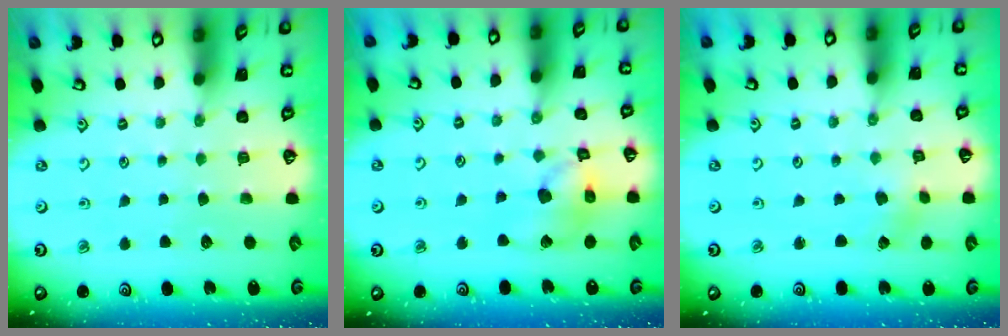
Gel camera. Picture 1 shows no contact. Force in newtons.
{"total": 12.9, "press": 12.8, "slide": 1.6}
{"total": 0.6, "press": 0.6, "slide": 0.1}